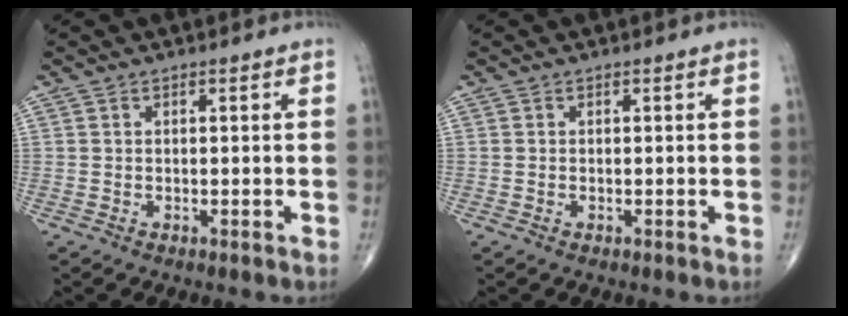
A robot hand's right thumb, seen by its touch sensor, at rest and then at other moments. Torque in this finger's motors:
{"motor_torque": [0.78, 0.54, -0.11, -0.04, -0.01]}